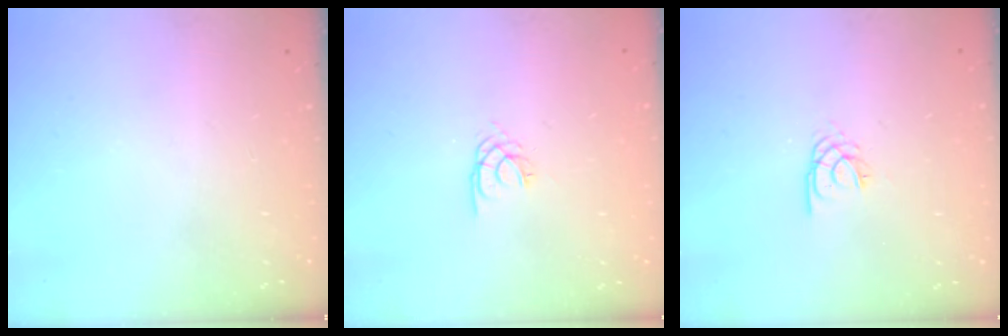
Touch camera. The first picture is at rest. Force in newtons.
{"total": 1.7, "press": 1.7, "slide": 0.1}
{"total": 2.2, "press": 2.2, "slide": 0.4}